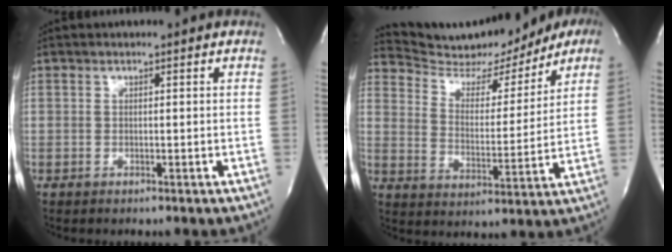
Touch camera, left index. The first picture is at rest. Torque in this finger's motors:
{"motor_torque": [0.03, -0.03, 0.25, 0.05]}